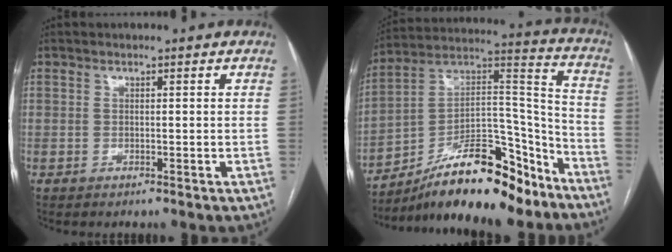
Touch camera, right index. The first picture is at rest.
{"total": 20.5, "force": [-15.5, 5.8, 12.2], "torque": [-0.199, 0.041, -0.257]}